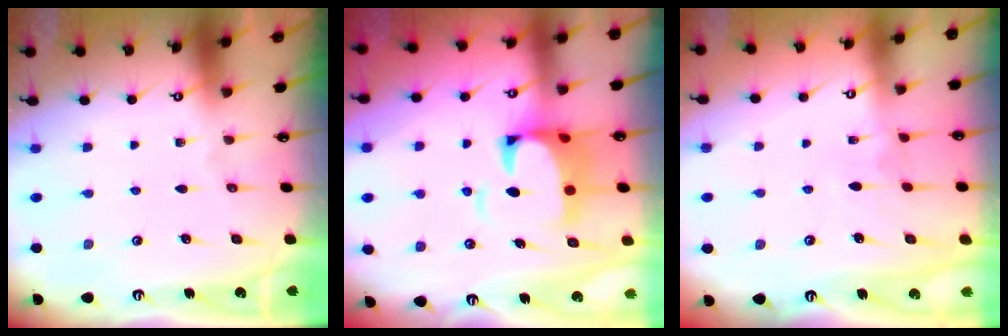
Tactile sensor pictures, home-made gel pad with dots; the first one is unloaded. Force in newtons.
{"total": 5.1, "press": 4.9, "slide": 1.5}
{"total": 2.4, "press": 2.3, "slide": 0.6}